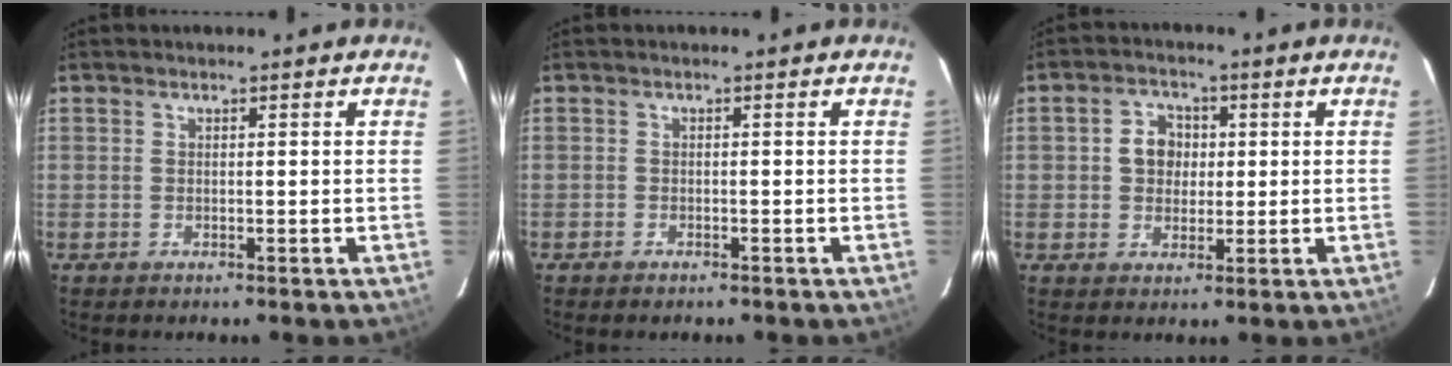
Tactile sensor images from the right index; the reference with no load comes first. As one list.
[{"total": 1.4, "force": [-1.1, 0.7, 0.4], "torque": [-0.012, -0.001, -0.018]}, {"total": 5.3, "force": [0.5, 4.6, 2.5], "torque": [-0.046, 0.018, 0.010]}]